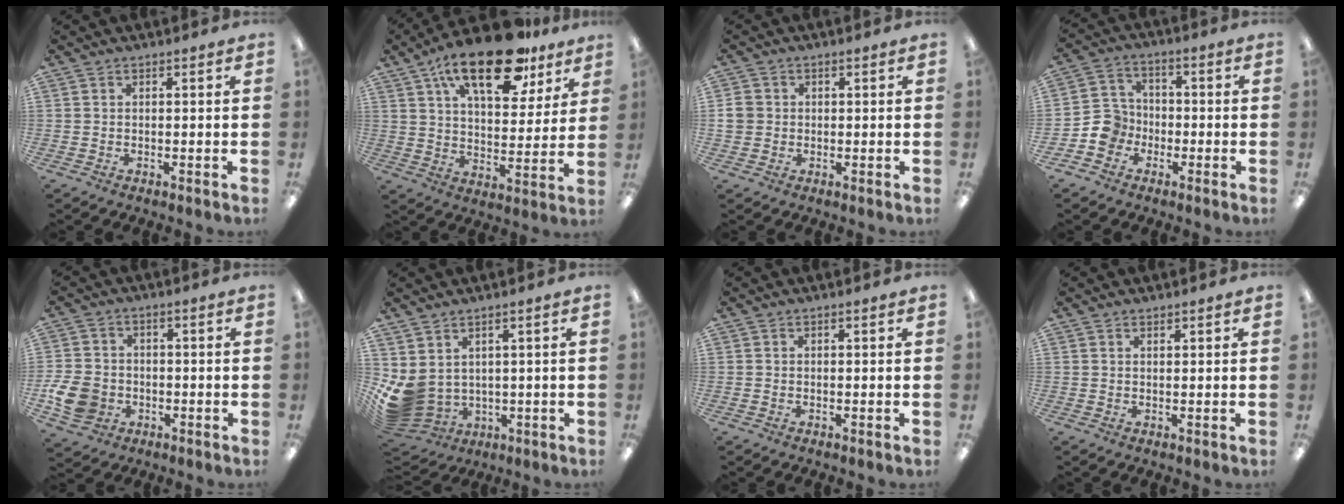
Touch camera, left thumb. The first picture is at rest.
{"total": 20.9, "force": [13.4, 8.9, 13.4], "torque": [-0.208, -0.062, 0.220]}
{"total": 3.1, "force": [0.0, 3.0, 0.8], "torque": [-0.018, 0.004, 0.001]}
{"total": 7.0, "force": [-2.9, 6.1, 1.7], "torque": [-0.049, 0.025, -0.050]}
{"total": 8.7, "force": [-2.8, 6.9, 4.5], "torque": [-0.103, 0.010, -0.050]}
{"total": 6.7, "force": [0.8, 5.8, 3.4], "torque": [-0.102, -0.021, 0.024]}
{"total": 0.0}
{"total": 0.7, "force": [0.7, 0.1, 0.2], "torque": [-0.004, 0.000, 0.012]}